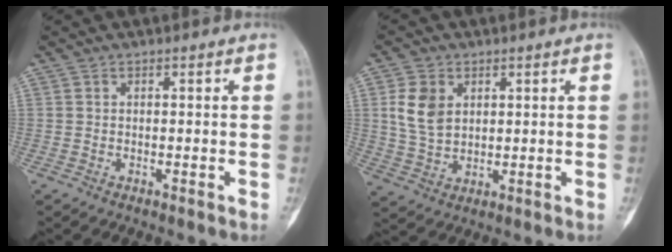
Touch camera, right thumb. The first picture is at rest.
{"total": 7.8, "force": [2.3, 5.5, 5.0], "torque": [-0.085, -0.007, 0.053]}